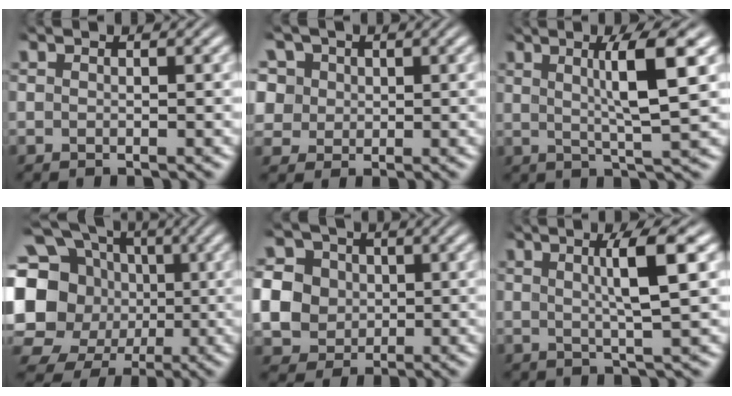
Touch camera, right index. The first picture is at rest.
{"total": 8.3, "force": [1.5, 7.3, 3.6], "torque": [-0.103, -0.023, 0.030]}
{"total": 5.5, "force": [2.3, 0.1, 5.1], "torque": [-0.077, 0.006, 0.039]}
{"total": 17.0, "force": [1.5, 14.6, 8.6], "torque": [-0.186, -0.035, 0.020]}
{"total": 14.1, "force": [0.0, 13.2, 5.0], "torque": [-0.150, -0.045, -0.003]}
{"total": 4.3, "force": [2.0, -0.2, 3.9], "torque": [-0.055, 0.008, 0.034]}